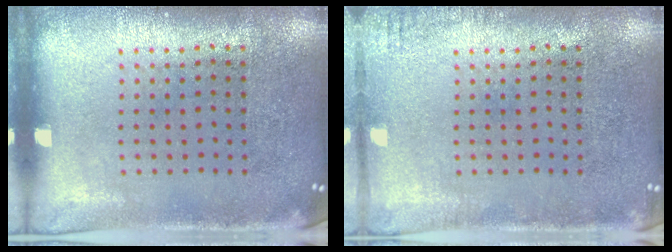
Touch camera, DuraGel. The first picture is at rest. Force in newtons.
{"total": 1.3, "press": 1.3, "slide": 0.1}